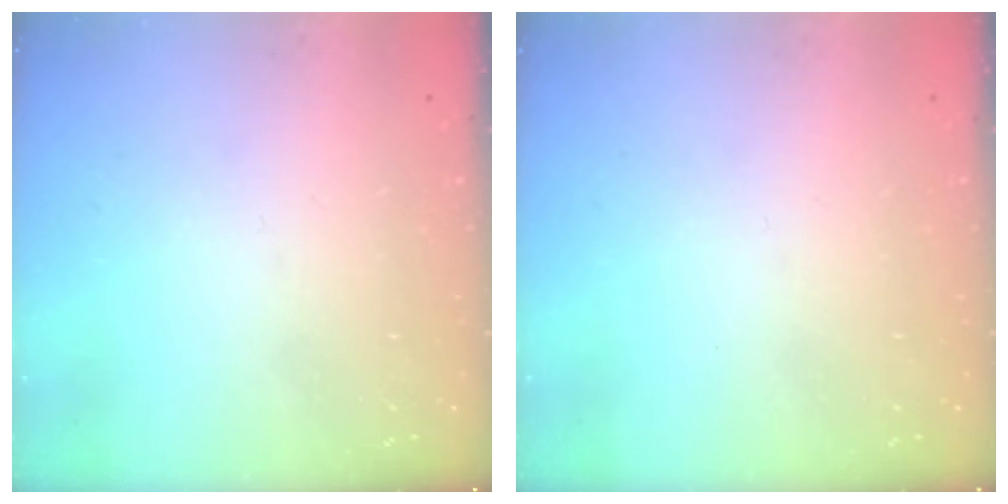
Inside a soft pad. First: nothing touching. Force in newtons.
{"total": 0.0}